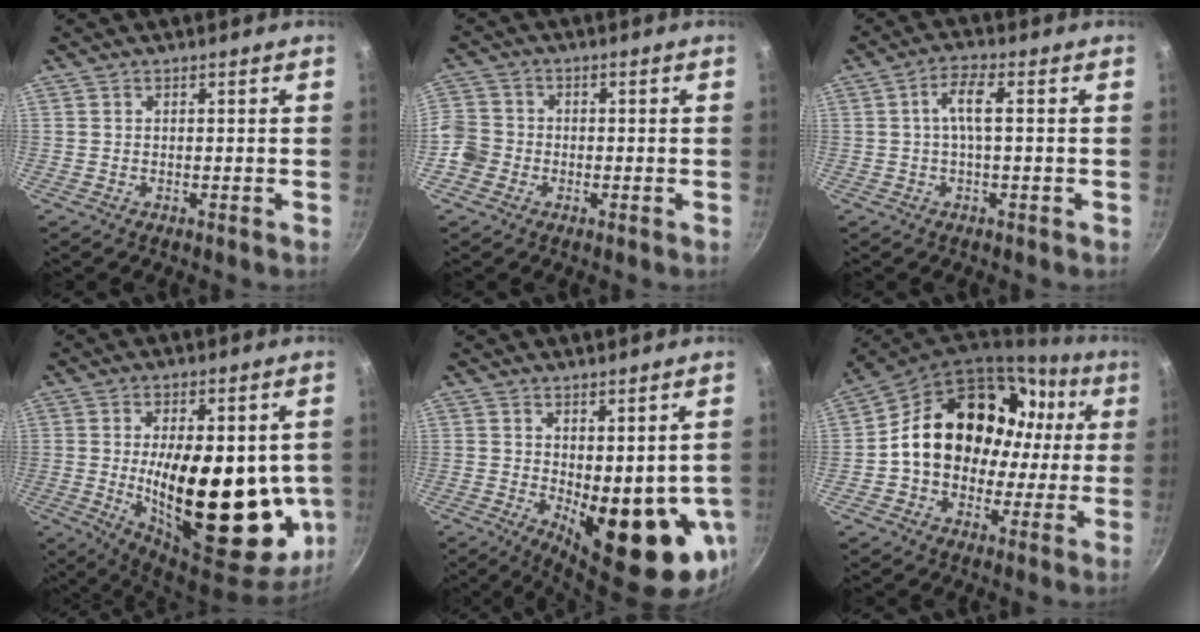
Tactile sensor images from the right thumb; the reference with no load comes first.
{"total": 6.9, "force": [-2.3, 6.0, 2.4], "torque": [-0.034, 0.029, -0.059]}
{"total": 4.9, "force": [0.3, 1.3, 4.7], "torque": [-0.101, 0.016, 0.001]}
{"total": 25.5, "force": [-1.2, 11.4, 22.7], "torque": [-0.315, -0.027, -0.004]}
{"total": 13.8, "force": [-0.7, 5.9, 12.5], "torque": [-0.146, -0.028, 0.009]}
{"total": 22.1, "force": [2.7, 17.0, 13.8], "torque": [-0.197, 0.050, 0.046]}